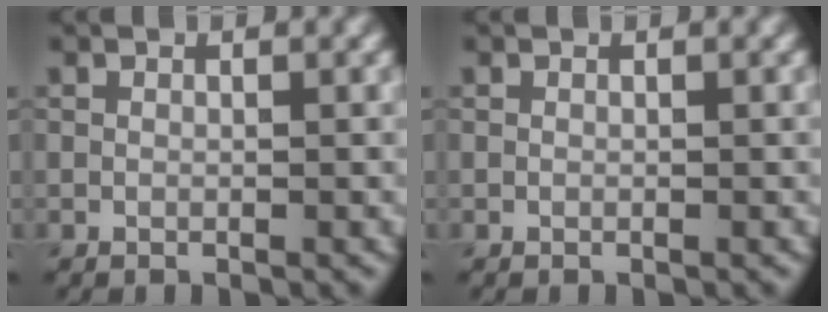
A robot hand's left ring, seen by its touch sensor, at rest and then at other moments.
{"total": 0.0}